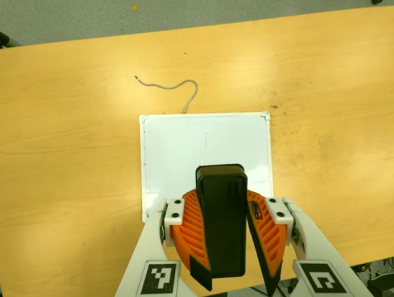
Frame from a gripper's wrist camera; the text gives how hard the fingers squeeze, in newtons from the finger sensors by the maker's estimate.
{"total": 11.0, "left": 10.6, "right": 11.5}